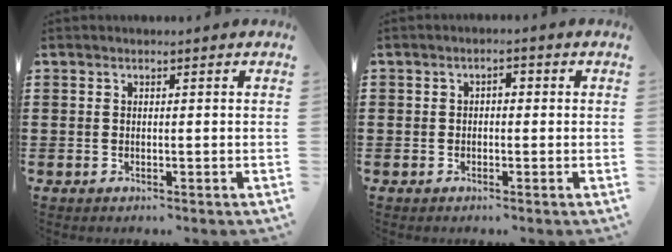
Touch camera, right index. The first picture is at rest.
{"total": 1.1, "force": [-0.7, 0.6, 0.7], "torque": [-0.015, 0.001, -0.014]}